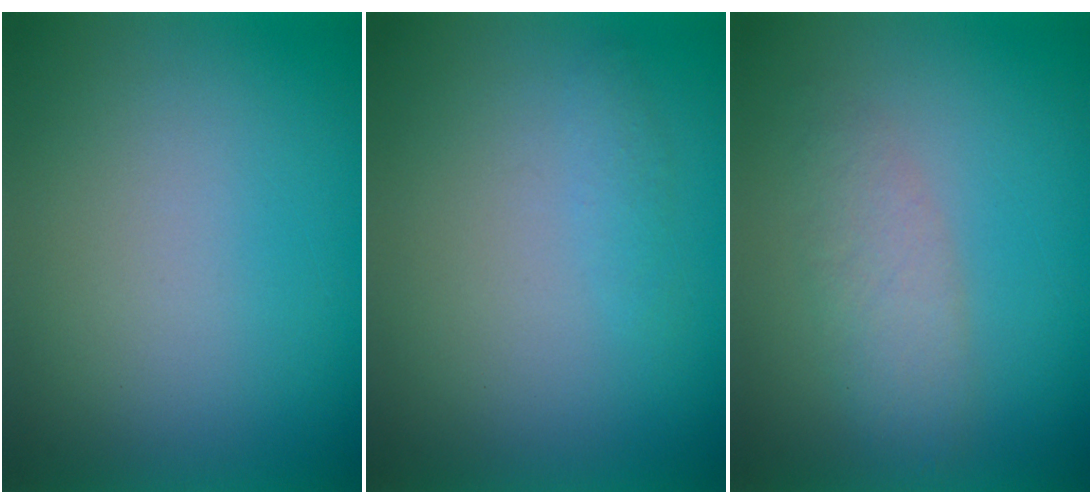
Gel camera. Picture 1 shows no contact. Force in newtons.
{"total": 1.4}
{"total": 2.9}